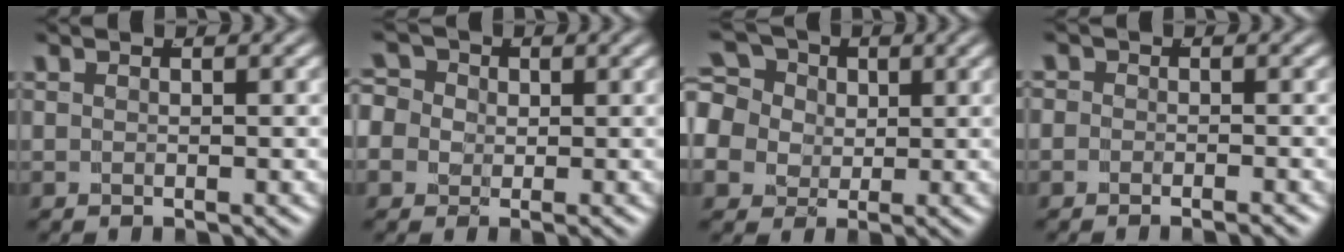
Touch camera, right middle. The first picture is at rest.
{"total": 6.7, "force": [0.4, 6.0, 3.0], "torque": [-0.078, -0.017, -0.002]}
{"total": 9.4, "force": [0.8, 8.2, 4.6], "torque": [-0.115, -0.030, 0.018]}
{"total": 1.5, "force": [-0.8, 1.2, 0.4], "torque": [-0.007, -0.001, -0.019]}